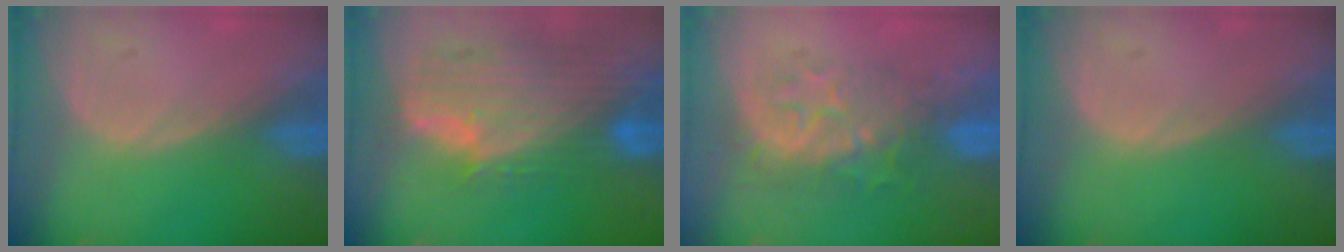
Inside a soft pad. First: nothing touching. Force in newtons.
{"total": 11.7, "press": 10.0, "slide": 6.1}
{"total": 8.5, "press": 7.9, "slide": 3.2}
{"total": 0.0}